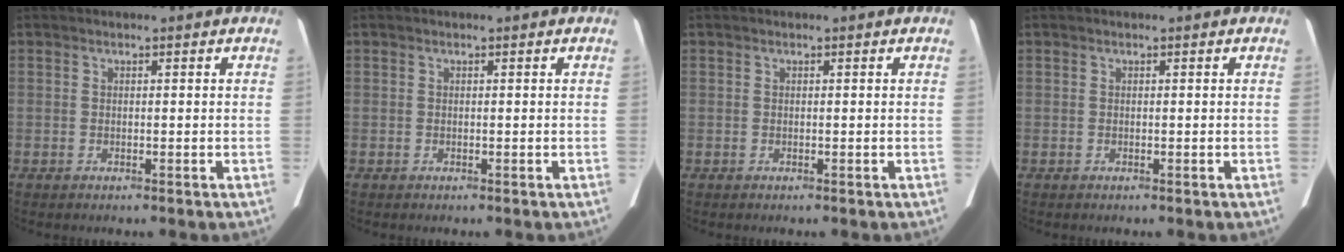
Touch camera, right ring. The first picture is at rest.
{"total": 0.0}
{"total": 0.0}
{"total": 0.0}